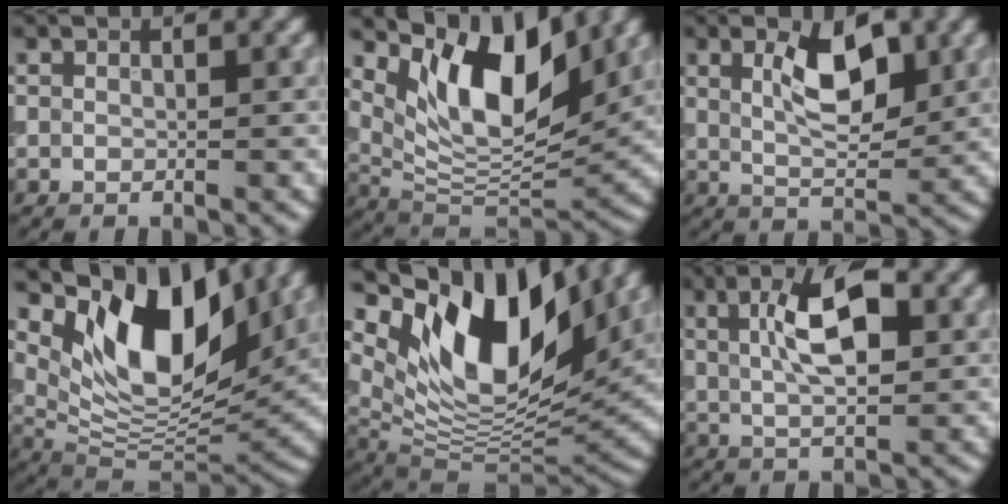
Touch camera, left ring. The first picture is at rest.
{"total": 10.1, "force": [5.0, 4.1, 7.8], "torque": [-0.128, -0.007, 0.093]}
{"total": 5.1, "force": [1.7, 2.0, 4.3], "torque": [-0.075, 0.000, 0.028]}
{"total": 11.6, "force": [5.6, 5.3, 8.6], "torque": [-0.138, -0.007, 0.105]}
{"total": 13.3, "force": [6.2, 6.3, 10.0], "torque": [-0.177, -0.003, 0.113]}
{"total": 6.2, "force": [1.6, 2.4, 5.5], "torque": [-0.091, 0.009, 0.022]}